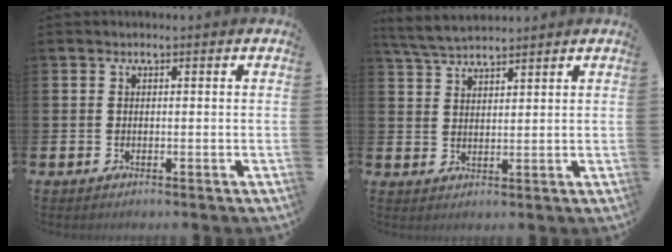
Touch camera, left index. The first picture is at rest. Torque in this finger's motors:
{"motor_torque": [-0.07, -0.59, 0.39, 0.13]}